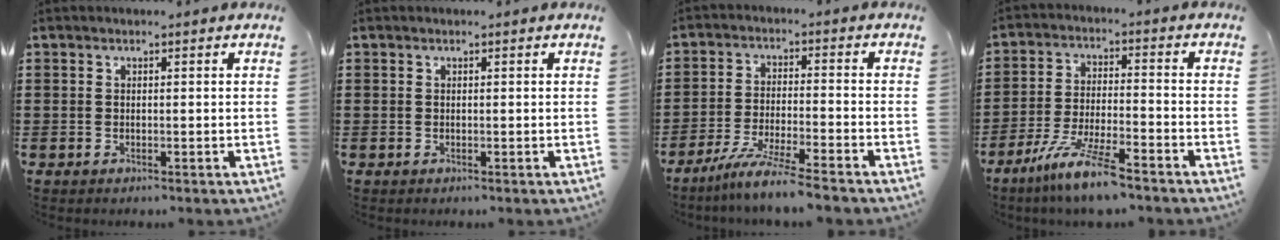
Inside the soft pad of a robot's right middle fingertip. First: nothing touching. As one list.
[{"total": 0.0}, {"total": 6.7, "force": [-5.9, -0.6, 3.1], "torque": [-0.065, -0.020, -0.113]}, {"total": 9.1, "force": [-7.1, 0.5, 5.6], "torque": [-0.125, -0.010, -0.140]}]